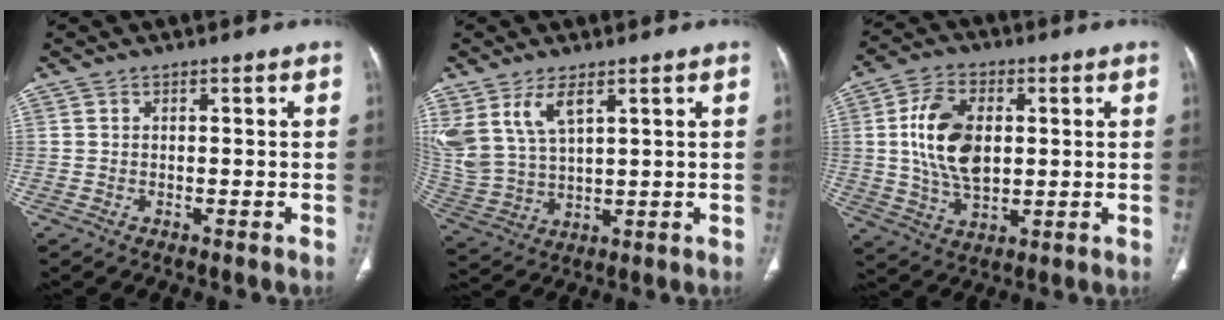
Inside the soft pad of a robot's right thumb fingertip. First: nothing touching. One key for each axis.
{"total": 11.3, "fx": 5.7, "fy": 5.6, "fz": 7.9, "tx": -0.173, "ty": -0.017, "tz": 0.131}
{"total": 13.3, "fx": 1.6, "fy": 8.1, "fz": 10.4, "tx": -0.186, "ty": -0.003, "tz": 0.033}